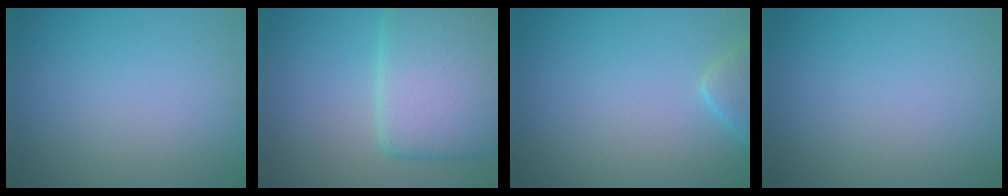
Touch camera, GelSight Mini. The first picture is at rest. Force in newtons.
{"total": 9.0, "press": 9.0, "slide": 0.6}
{"total": 2.5, "press": 2.5, "slide": 0.2}
{"total": 0.0}